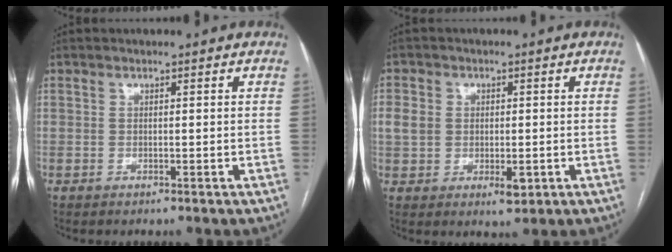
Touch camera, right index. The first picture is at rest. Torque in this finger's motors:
{"motor_torque": [-0.05, 0.01, 0.01, 0.02]}